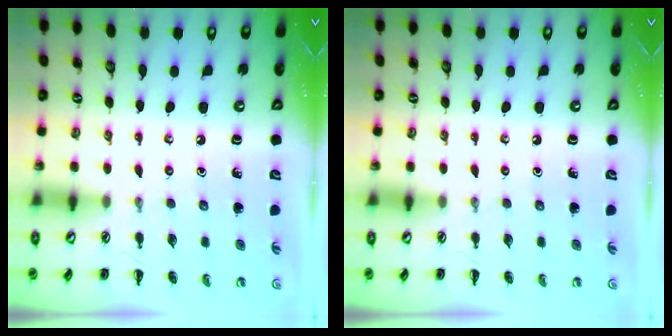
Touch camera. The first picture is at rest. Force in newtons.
{"total": 0.0}